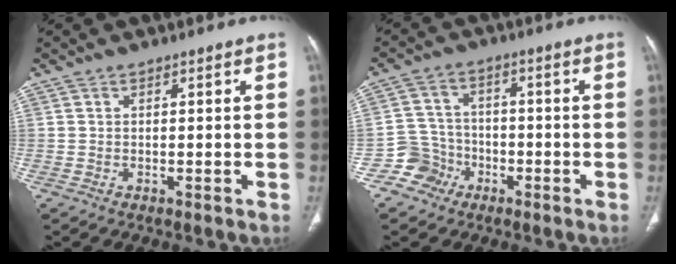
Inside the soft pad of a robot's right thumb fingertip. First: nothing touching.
{"total": 6.3, "force": [-3.4, 5.3, -0.1], "torque": [0.037, 0.034, -0.066]}